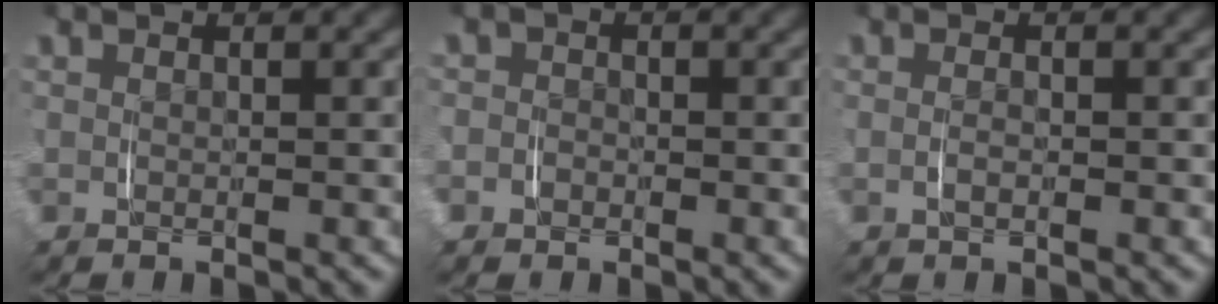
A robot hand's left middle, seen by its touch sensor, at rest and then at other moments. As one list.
[{"total": 2.3, "force": [-0.8, 2.2, 0.1], "torque": [-0.013, -0.003, -0.023]}, {"total": 0.8, "force": [-0.2, 0.3, 0.7], "torque": [-0.017, -0.003, -0.002]}]